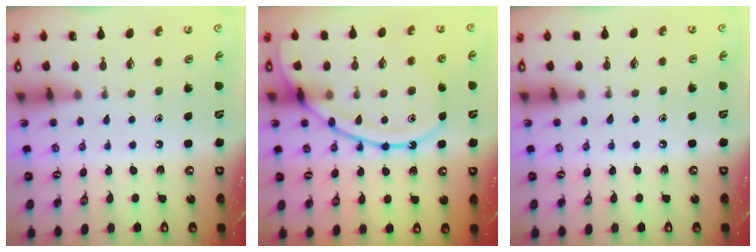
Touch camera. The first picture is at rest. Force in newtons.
{"total": 16.8, "press": 16.8, "slide": 1.5}
{"total": 3.9, "press": 3.9, "slide": 0.5}